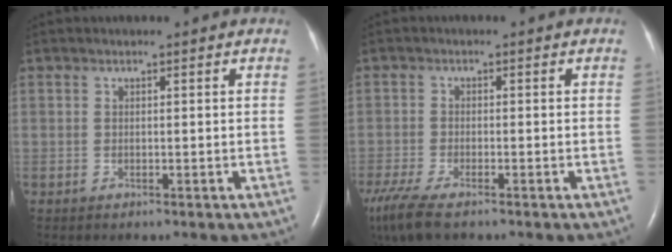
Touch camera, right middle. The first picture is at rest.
{"total": 9.3, "force": [-6.6, 2.7, 5.9], "torque": [-0.127, -0.024, -0.118]}